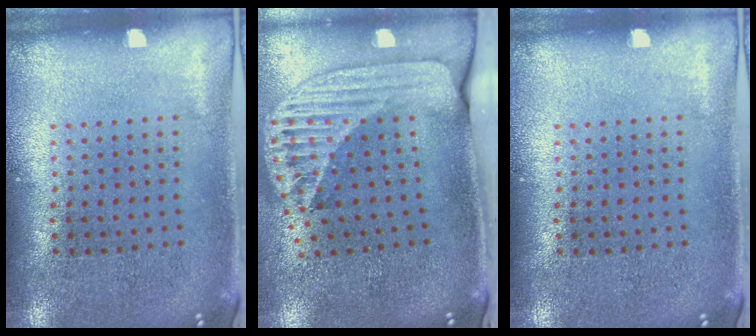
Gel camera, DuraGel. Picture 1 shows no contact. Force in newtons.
{"total": 2.6, "press": 1.8, "slide": 1.9}
{"total": 0.0}